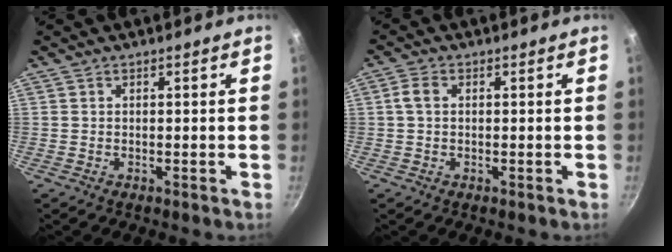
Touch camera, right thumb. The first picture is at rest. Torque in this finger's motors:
{"motor_torque": [-0.06, 0.18, 0.24, 0.01, -0.03]}